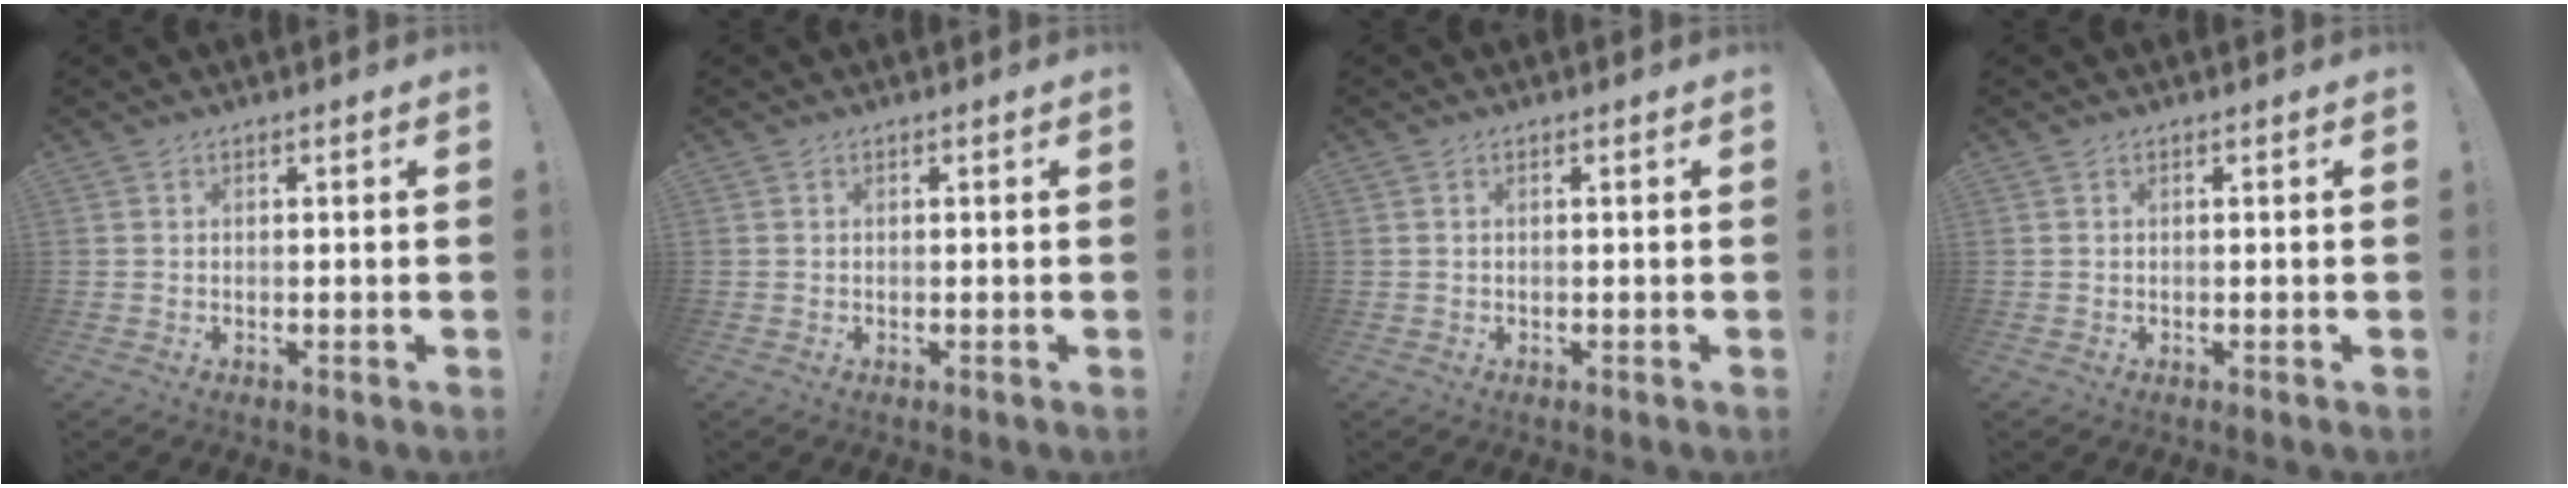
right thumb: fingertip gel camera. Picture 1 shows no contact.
{"total": 0.0}
{"total": 0.6, "force": [0.0, 0.0, 0.6], "torque": [-0.014, 0.001, 0.000]}
{"total": 0.0}